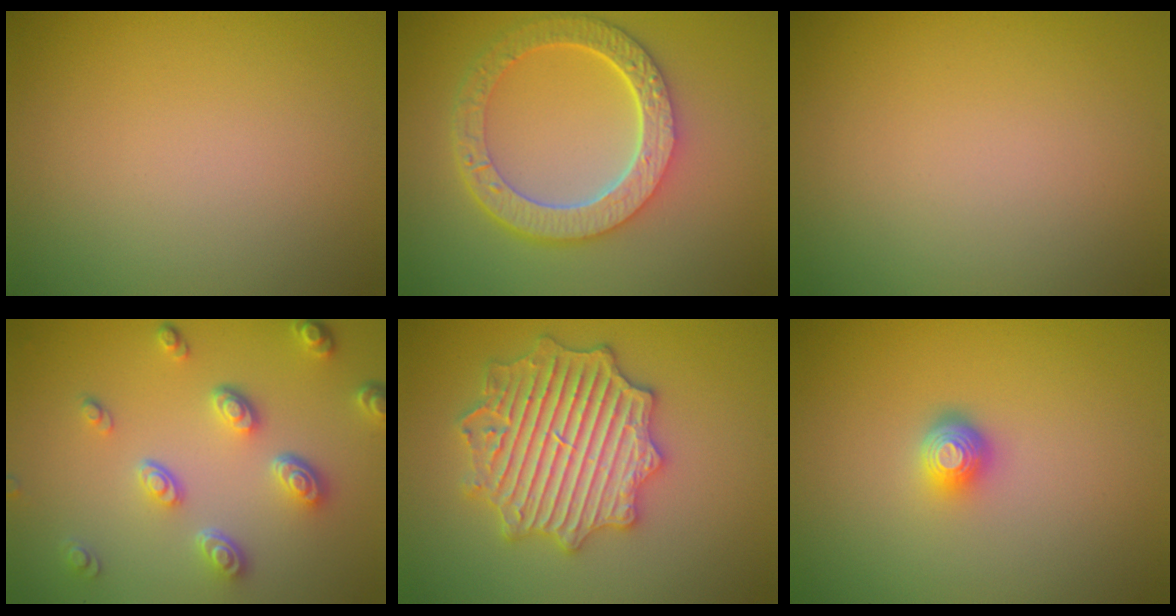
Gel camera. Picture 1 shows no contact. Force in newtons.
{"total": 6.7, "press": 4.9, "slide": 4.5}
{"total": 0.0}
{"total": 4.6, "press": 3.5, "slide": 2.9}
{"total": 6.7, "press": 6.6, "slide": 1.2}
{"total": 2.1, "press": 1.5, "slide": 1.5}